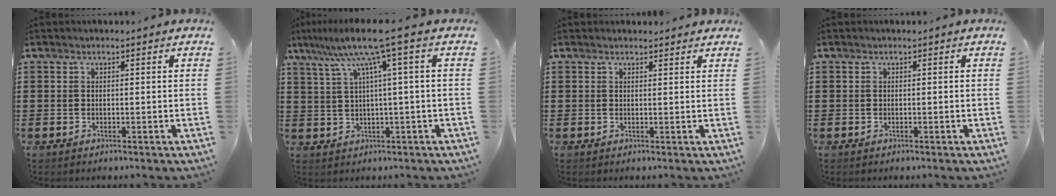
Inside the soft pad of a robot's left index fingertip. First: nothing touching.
{"total": 8.5, "force": [3.6, -0.6, 7.7], "torque": [-0.163, -0.010, 0.055]}
{"total": 1.2, "force": [1.2, 0.3, 0.0], "torque": [-0.004, 0.001, 0.023]}
{"total": 0.0}